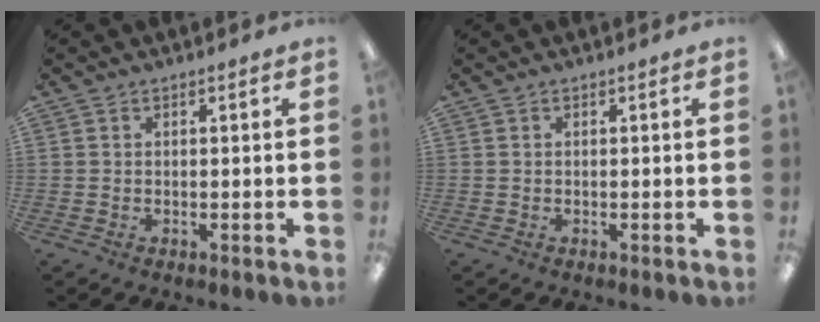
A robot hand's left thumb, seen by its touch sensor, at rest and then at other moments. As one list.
[{"total": 0.0}]